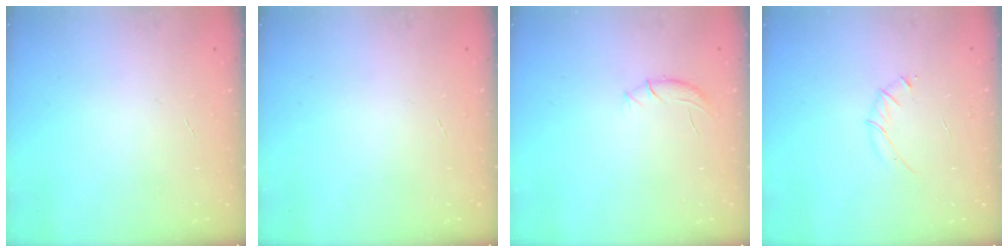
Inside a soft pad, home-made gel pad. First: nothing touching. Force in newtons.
{"total": 0.0}
{"total": 5.6, "press": 5.4, "slide": 1.5}
{"total": 3.2, "press": 3.1, "slide": 0.9}